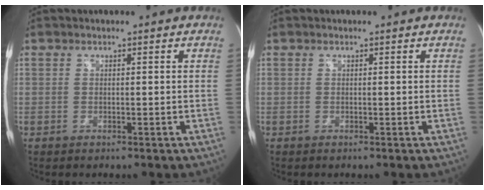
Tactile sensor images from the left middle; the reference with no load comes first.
{"total": 0.0}